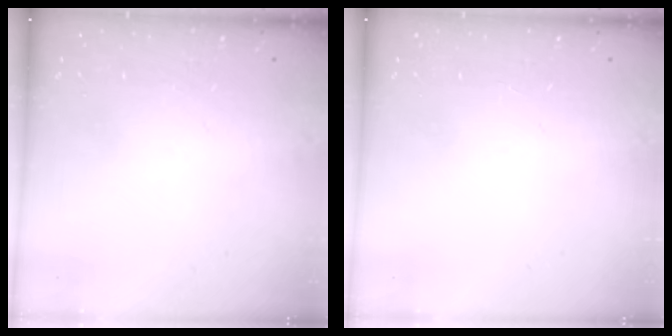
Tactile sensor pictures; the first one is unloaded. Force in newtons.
{"total": 0.0}